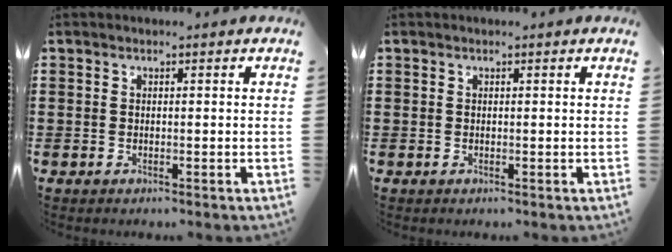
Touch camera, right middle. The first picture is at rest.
{"total": 0.0}